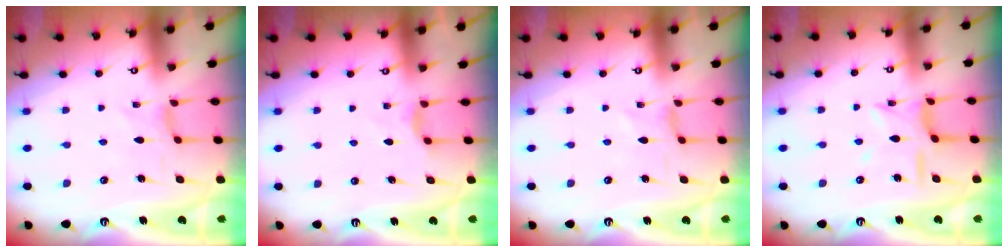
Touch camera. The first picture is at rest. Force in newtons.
{"total": 3.3, "press": 3.2, "slide": 0.6}
{"total": 0.0}
{"total": 9.2, "press": 9.2, "slide": 0.6}